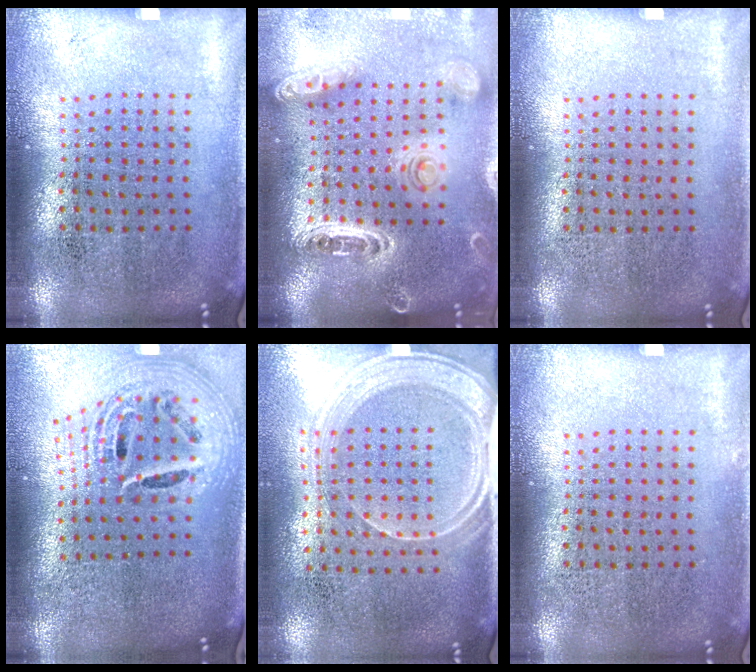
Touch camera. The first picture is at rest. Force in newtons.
{"total": 1.9, "press": 1.9, "slide": 0.4}
{"total": 0.0}
{"total": 2.8, "press": 1.9, "slide": 2.0}
{"total": 1.7, "press": 1.4, "slide": 1.0}
{"total": 0.0}